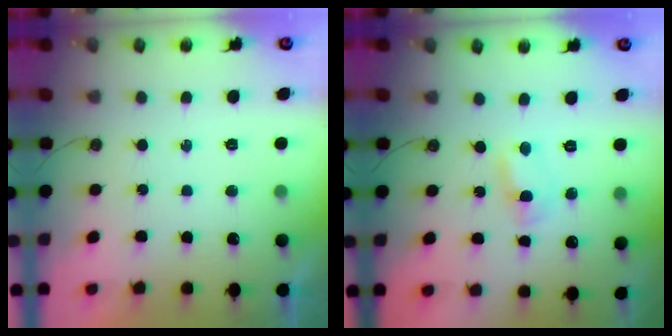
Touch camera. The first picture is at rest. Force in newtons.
{"total": 2.2, "press": 2.2, "slide": 0.3}